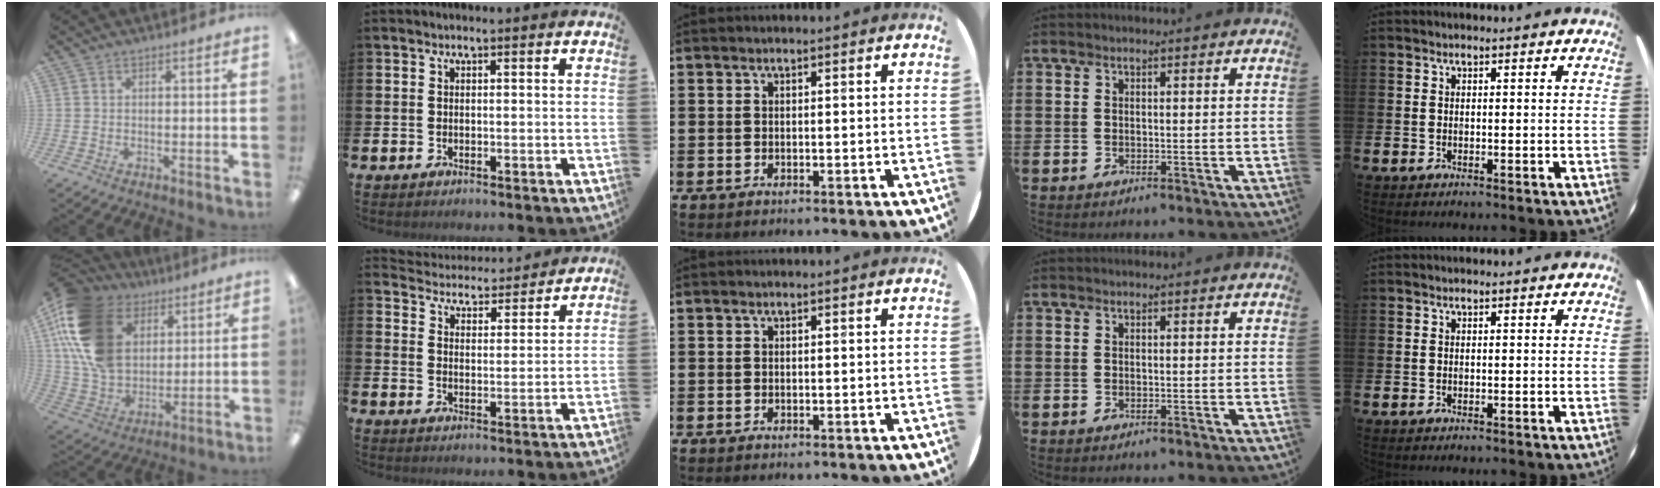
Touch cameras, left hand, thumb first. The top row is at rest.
{"thumb": {"total": 20.6, "force": [8.5, 14.5, 12.0], "torque": [-0.271, -0.029, 0.161]}, "index": {"total": 4.6, "force": [4.5, 0.7, -0.4], "torque": [-0.012, -0.042, 0.077]}}